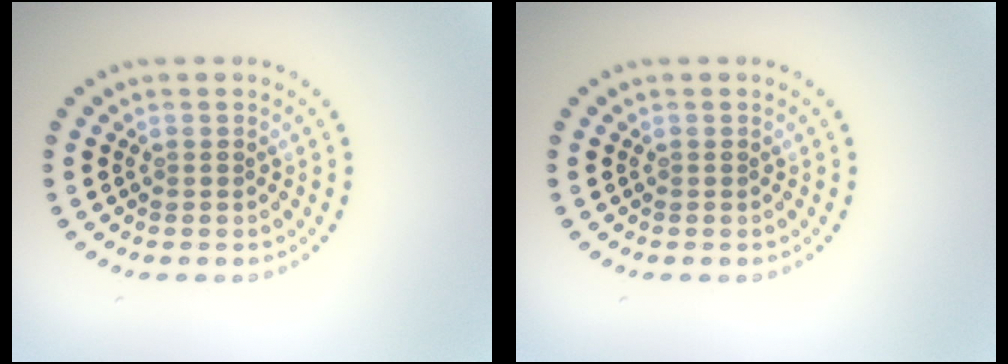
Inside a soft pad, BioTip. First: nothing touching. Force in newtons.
{"total": 0.0}